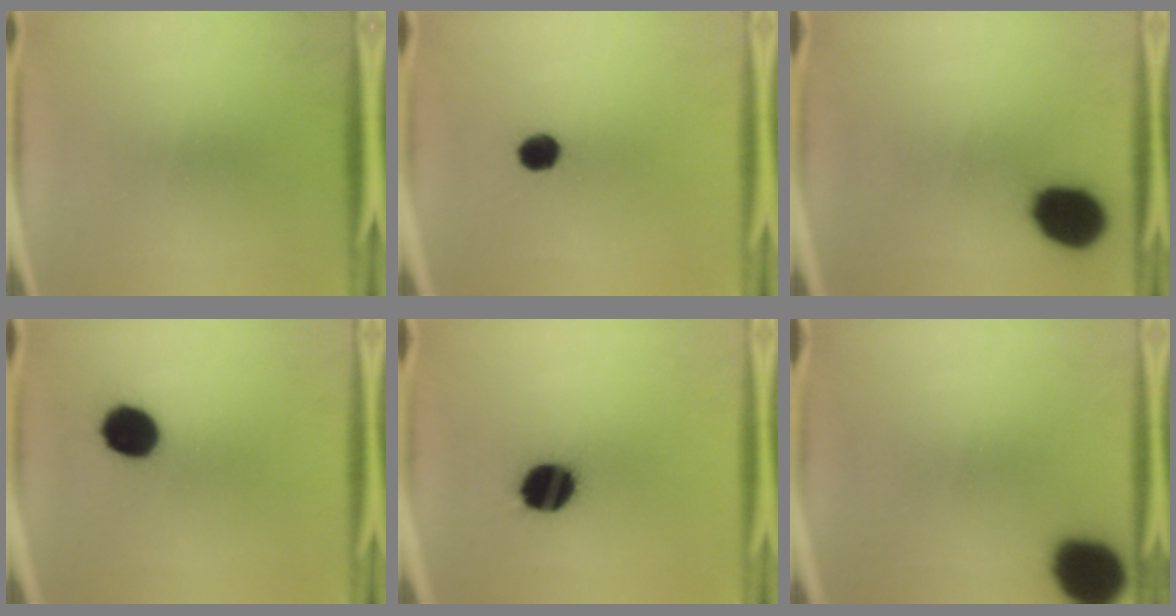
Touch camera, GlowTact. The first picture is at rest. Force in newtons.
{"total": 5.4}
{"total": 15.8}
{"total": 10.5}
{"total": 14.5}
{"total": 15.6}